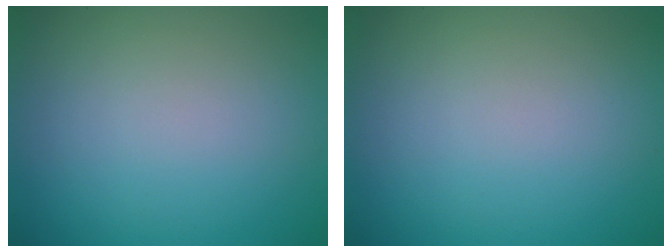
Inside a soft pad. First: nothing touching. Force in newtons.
{"total": 0.0}